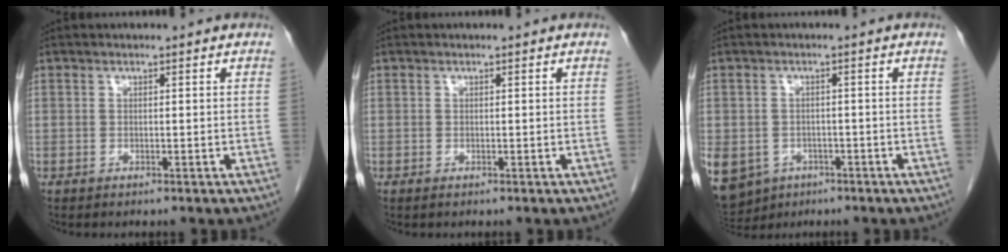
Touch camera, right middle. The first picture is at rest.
{"total": 0.0}
{"total": 14.9, "force": [-7.2, 11.8, 5.6], "torque": [-0.175, -0.007, -0.092]}